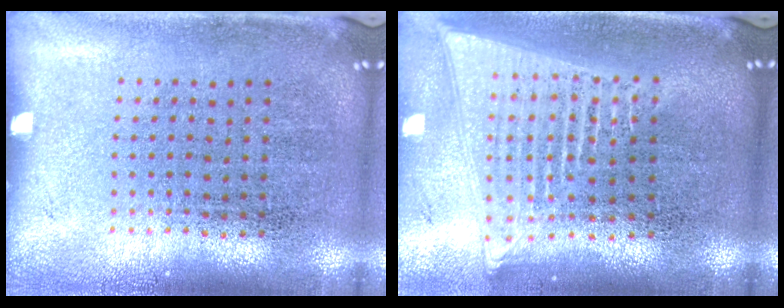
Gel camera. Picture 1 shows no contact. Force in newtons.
{"total": 2.1, "press": 1.8, "slide": 1.1}